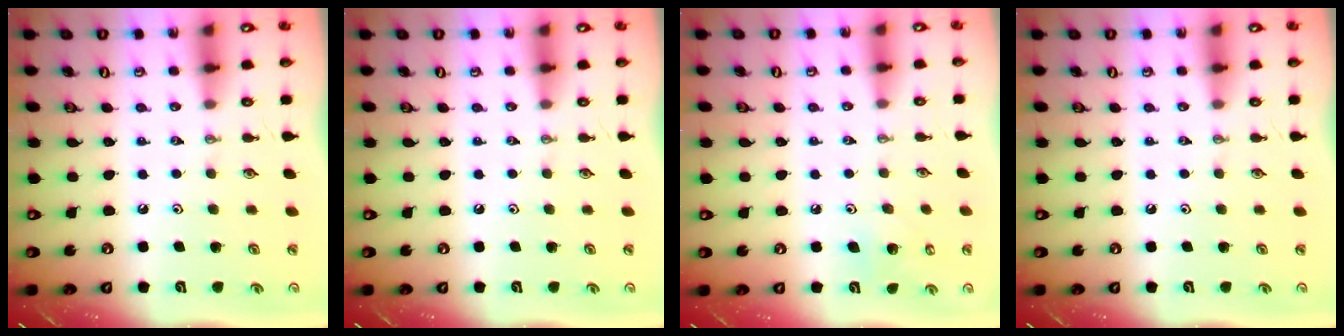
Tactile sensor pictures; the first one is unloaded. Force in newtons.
{"total": 0.0}
{"total": 5.2, "press": 5.1, "slide": 0.4}
{"total": 0.0}